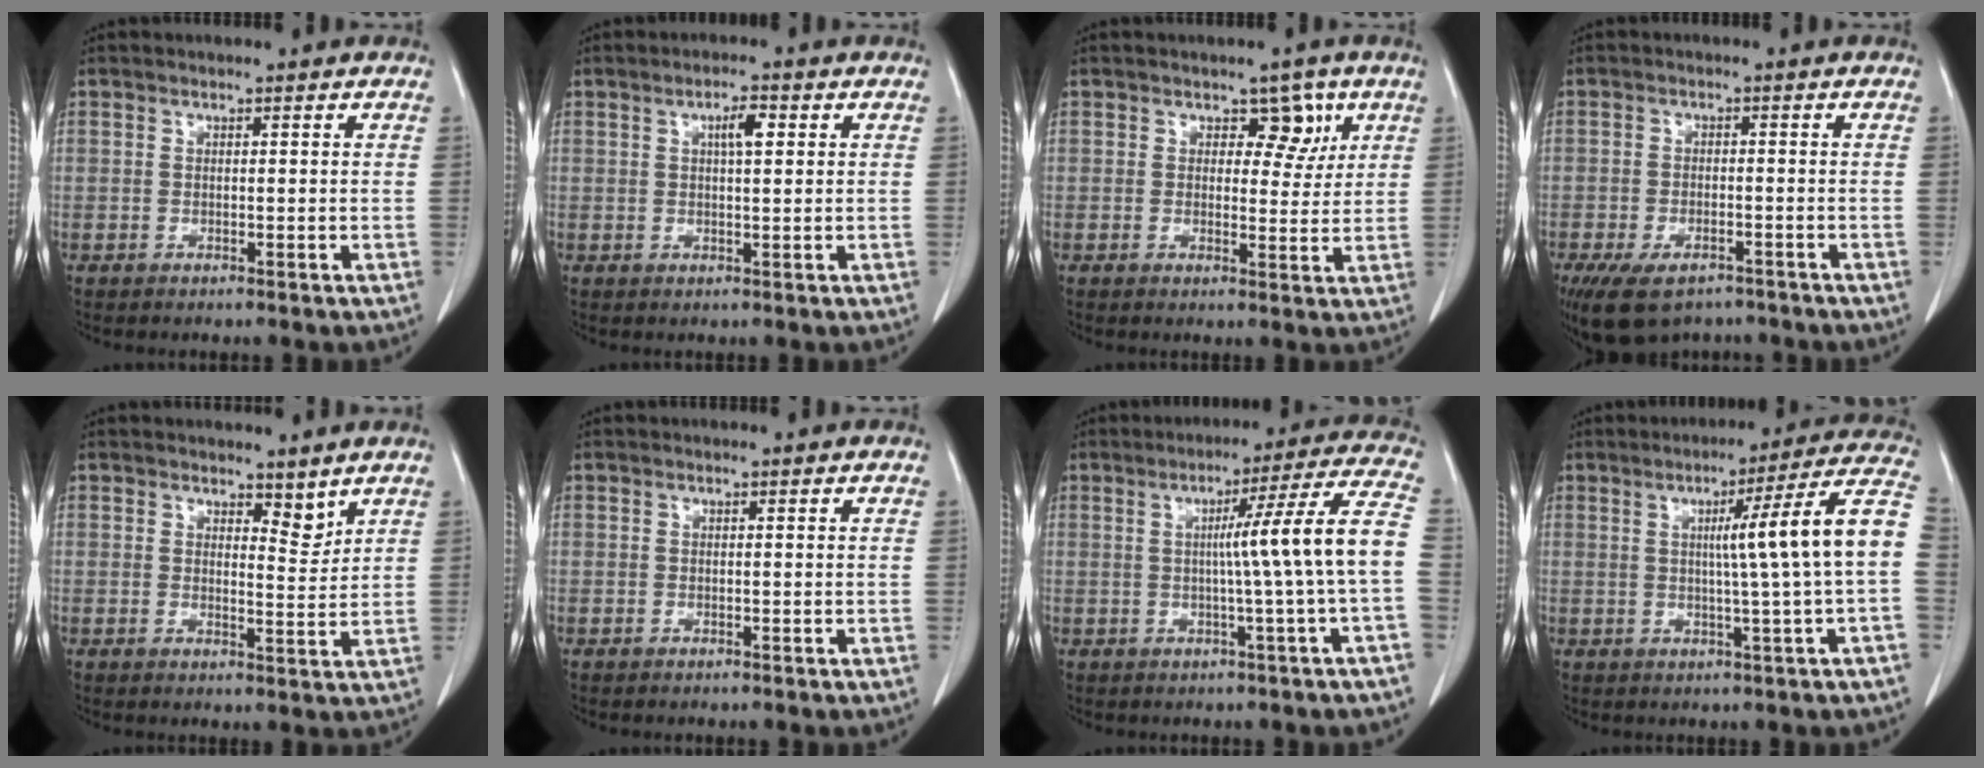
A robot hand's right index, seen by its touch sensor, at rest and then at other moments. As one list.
[{"total": 3.3, "force": [1.1, 0.8, 3.0], "torque": [-0.052, 0.004, 0.018]}, {"total": 4.5, "force": [2.2, 2.7, 2.8], "torque": [-0.023, 0.005, 0.028]}, {"total": 9.5, "force": [-6.7, 4.5, 5.0], "torque": [-0.094, -0.005, -0.103]}, {"total": 3.3, "force": [2.7, 1.1, 1.6], "torque": [-0.019, -0.011, 0.044]}, {"total": 0.0}, {"total": 11.9, "force": [-0.5, -2.4, 11.7], "torque": [-0.157, 0.013, -0.007]}, {"total": 12.9, "force": [0.6, -1.8, 12.7], "torque": [-0.171, 0.016, 0.003]}]